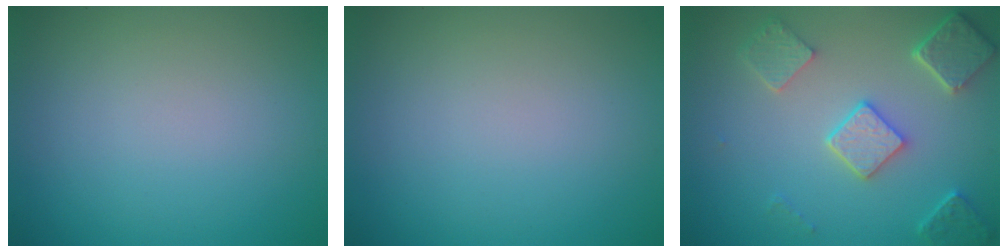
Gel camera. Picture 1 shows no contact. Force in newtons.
{"total": 0.0}
{"total": 5.0, "press": 4.0, "slide": 3.0}